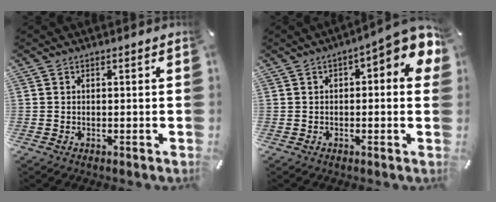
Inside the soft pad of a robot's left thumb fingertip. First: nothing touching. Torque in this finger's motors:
{"motor_torque": [0.22, 0.57, 0.55, 0.44, 0.10]}